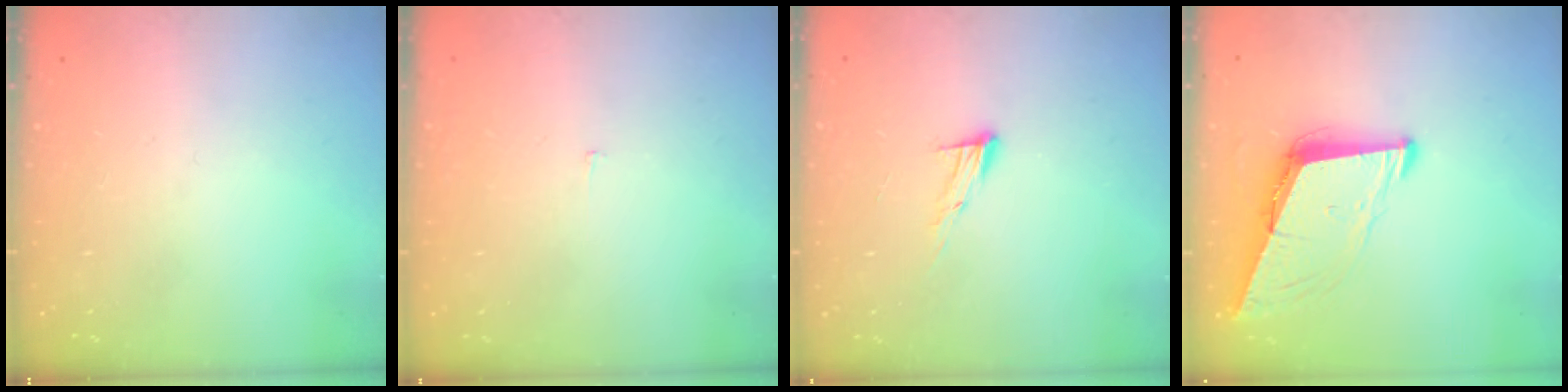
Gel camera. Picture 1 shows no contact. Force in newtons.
{"total": 1.9, "press": 1.9, "slide": 0.1}
{"total": 8.3, "press": 8.2, "slide": 1.3}
{"total": 8.6, "press": 7.7, "slide": 3.8}